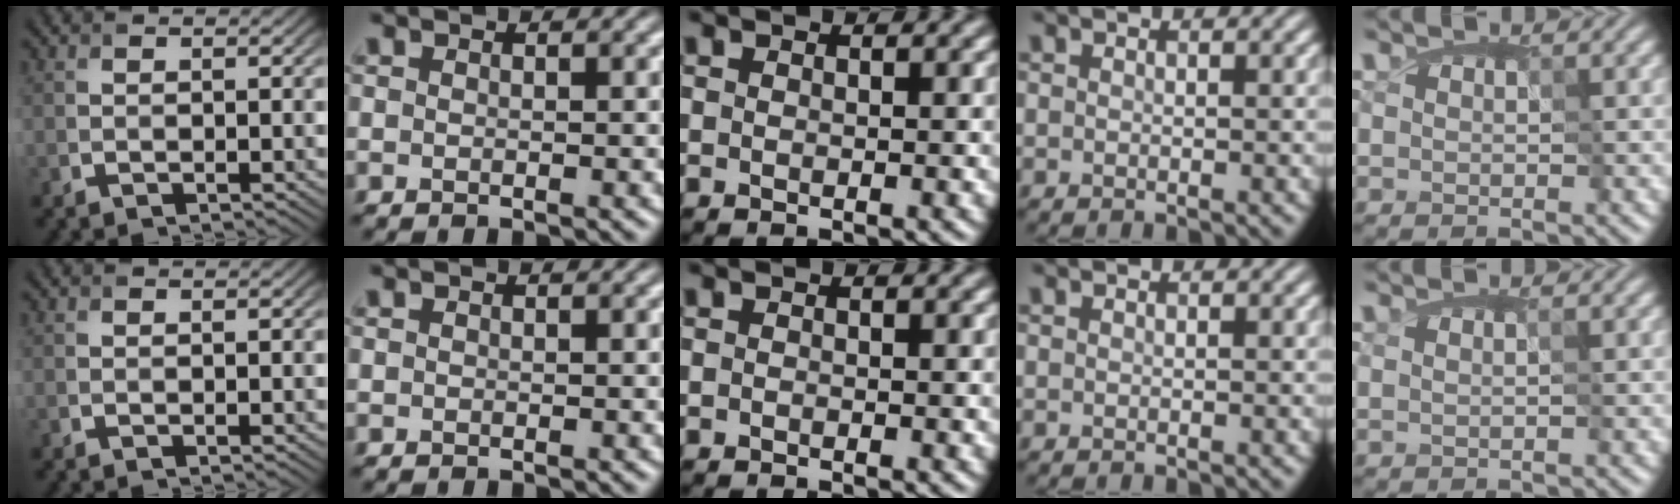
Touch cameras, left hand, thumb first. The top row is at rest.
{}